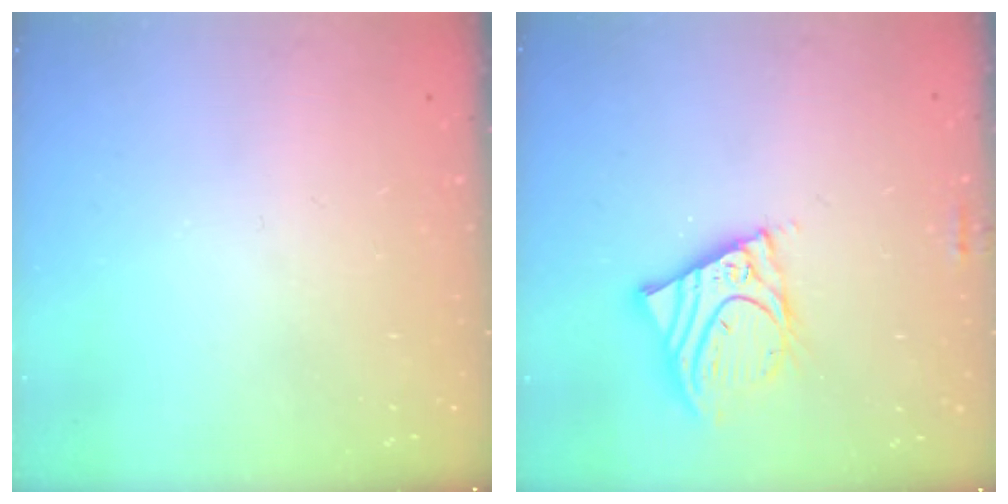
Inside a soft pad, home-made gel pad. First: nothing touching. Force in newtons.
{"total": 12.9, "press": 12.7, "slide": 2.2}